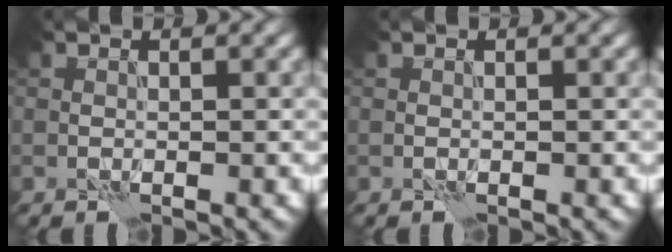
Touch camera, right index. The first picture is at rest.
{"total": 0.0}